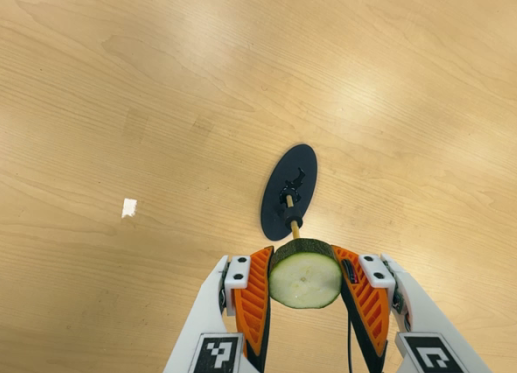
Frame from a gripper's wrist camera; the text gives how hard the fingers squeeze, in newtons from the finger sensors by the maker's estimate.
{"total": 13.1, "left": 12.9, "right": 13.4}